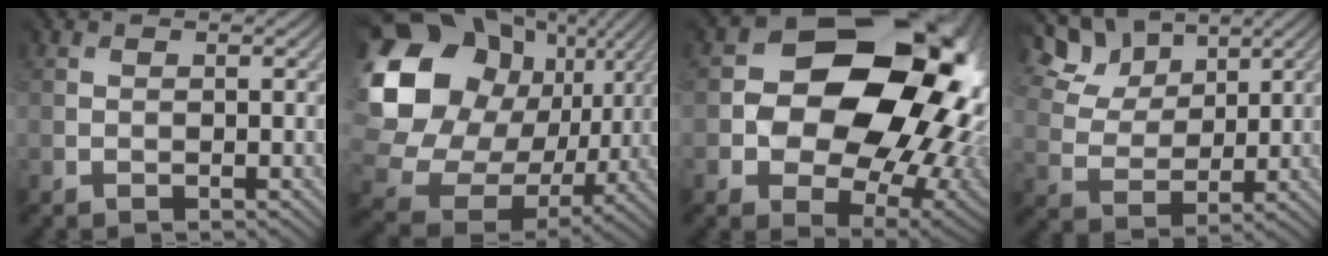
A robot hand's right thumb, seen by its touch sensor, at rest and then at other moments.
{"total": 20.8, "force": [4.8, 17.4, 10.3], "torque": [-0.307, -0.003, 0.115]}
{"total": 17.7, "force": [2.9, 13.4, 11.2], "torque": [-0.156, -0.003, 0.063]}
{"total": 11.9, "force": [8.4, 6.7, 5.2], "torque": [-0.176, 0.018, 0.158]}